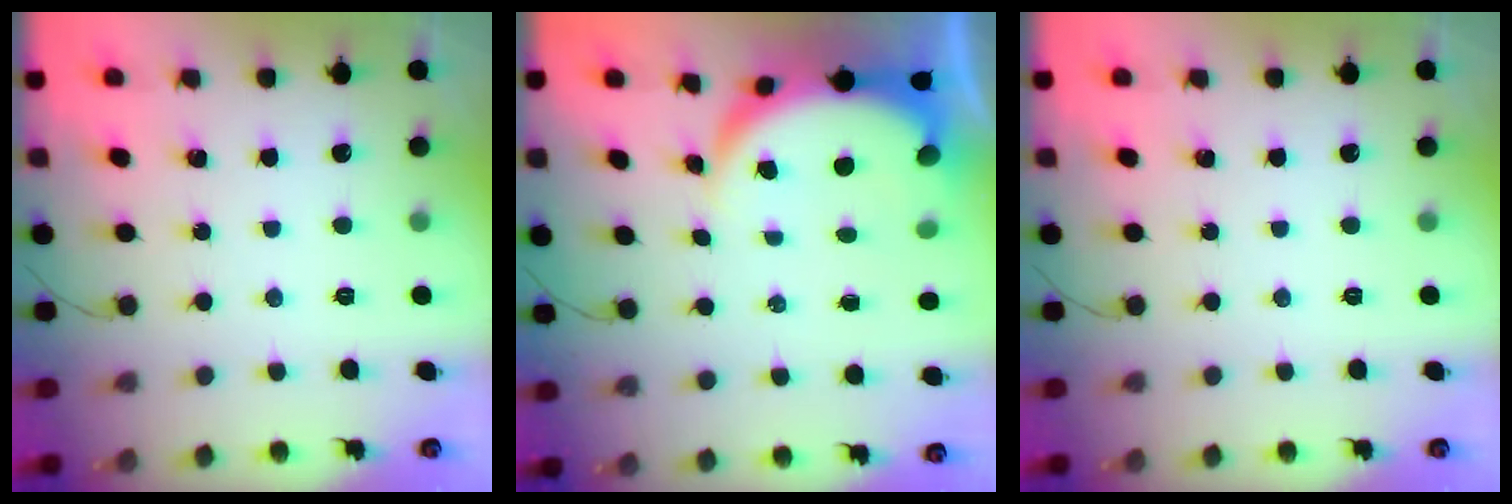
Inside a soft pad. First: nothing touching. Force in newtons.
{"total": 6.0, "press": 6.0, "slide": 0.1}
{"total": 0.0}